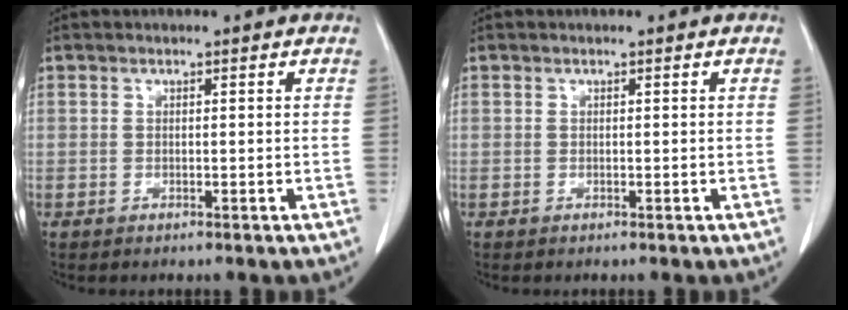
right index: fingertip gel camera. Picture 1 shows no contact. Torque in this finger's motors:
{"motor_torque": [0.04, -0.01, -0.01, 0.01]}